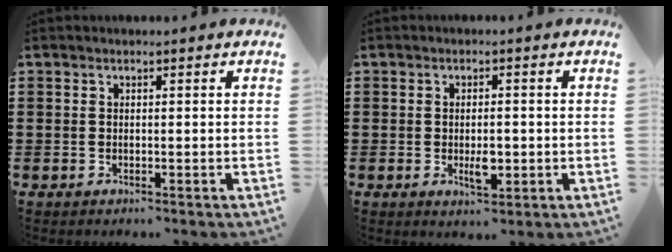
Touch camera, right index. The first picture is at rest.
{"total": 3.6, "force": [-0.5, 1.4, 3.3], "torque": [-0.064, 0.001, -0.012]}